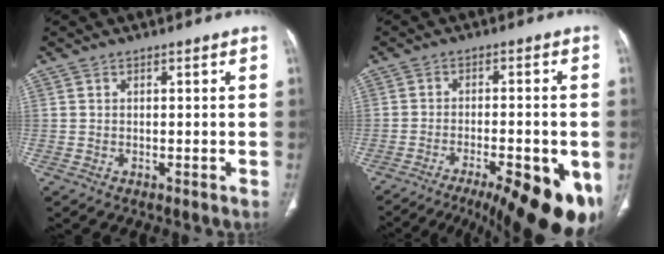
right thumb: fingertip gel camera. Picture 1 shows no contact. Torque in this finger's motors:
{"motor_torque": [0.46, 1.19, 0.17, -0.13, 0.14]}